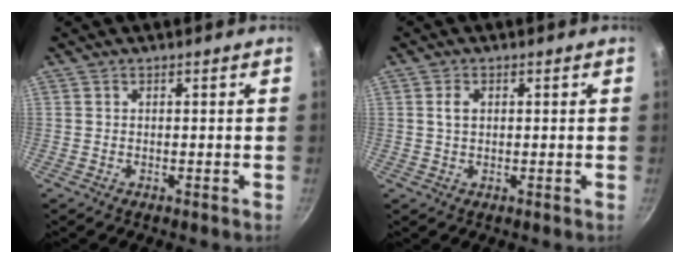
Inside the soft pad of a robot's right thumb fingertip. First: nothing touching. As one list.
[{"total": 2.2, "force": [0.5, 1.5, 1.5], "torque": [-0.025, 0.003, 0.010]}]